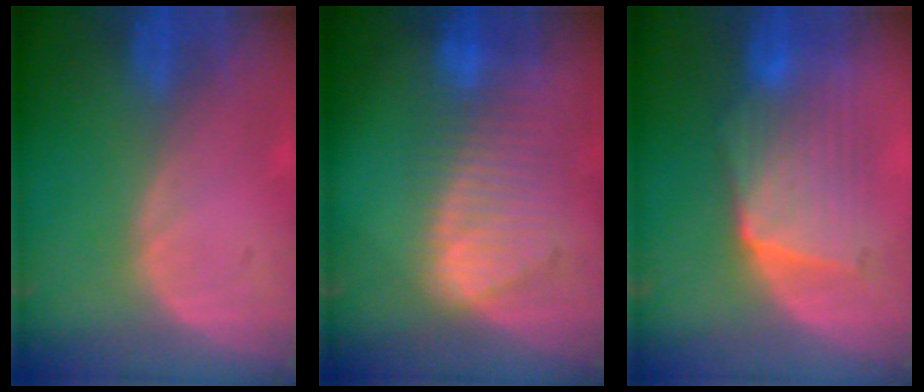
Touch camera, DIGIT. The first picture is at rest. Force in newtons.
{"total": 9.2, "press": 8.1, "slide": 4.5}
{"total": 8.2, "press": 8.1, "slide": 1.4}